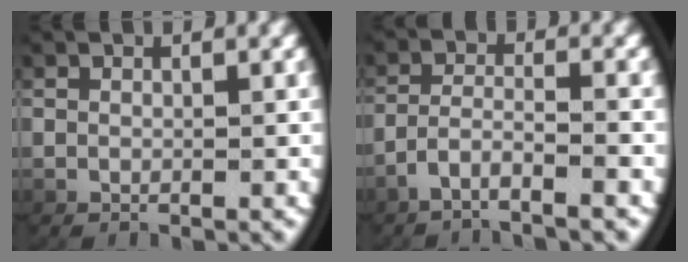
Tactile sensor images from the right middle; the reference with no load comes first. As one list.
[{"total": 3.5, "force": [-2.9, 0.5, 2.0], "torque": [-0.048, -0.010, -0.047]}]